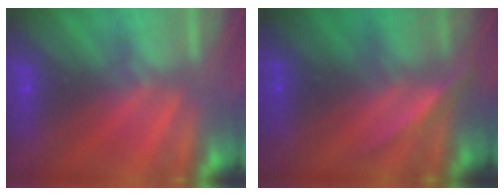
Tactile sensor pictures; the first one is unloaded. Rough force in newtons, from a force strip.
{"total": 2.1}